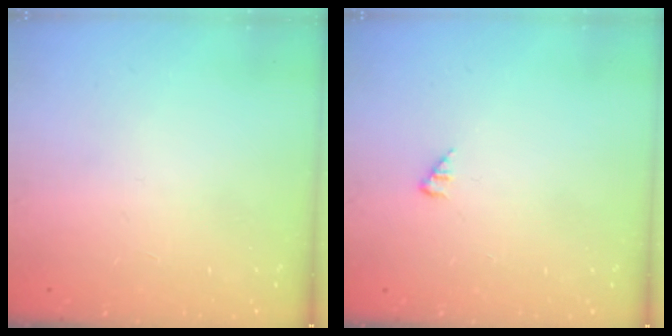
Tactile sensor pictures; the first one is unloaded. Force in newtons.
{"total": 1.0, "press": 1.0, "slide": 0.2}